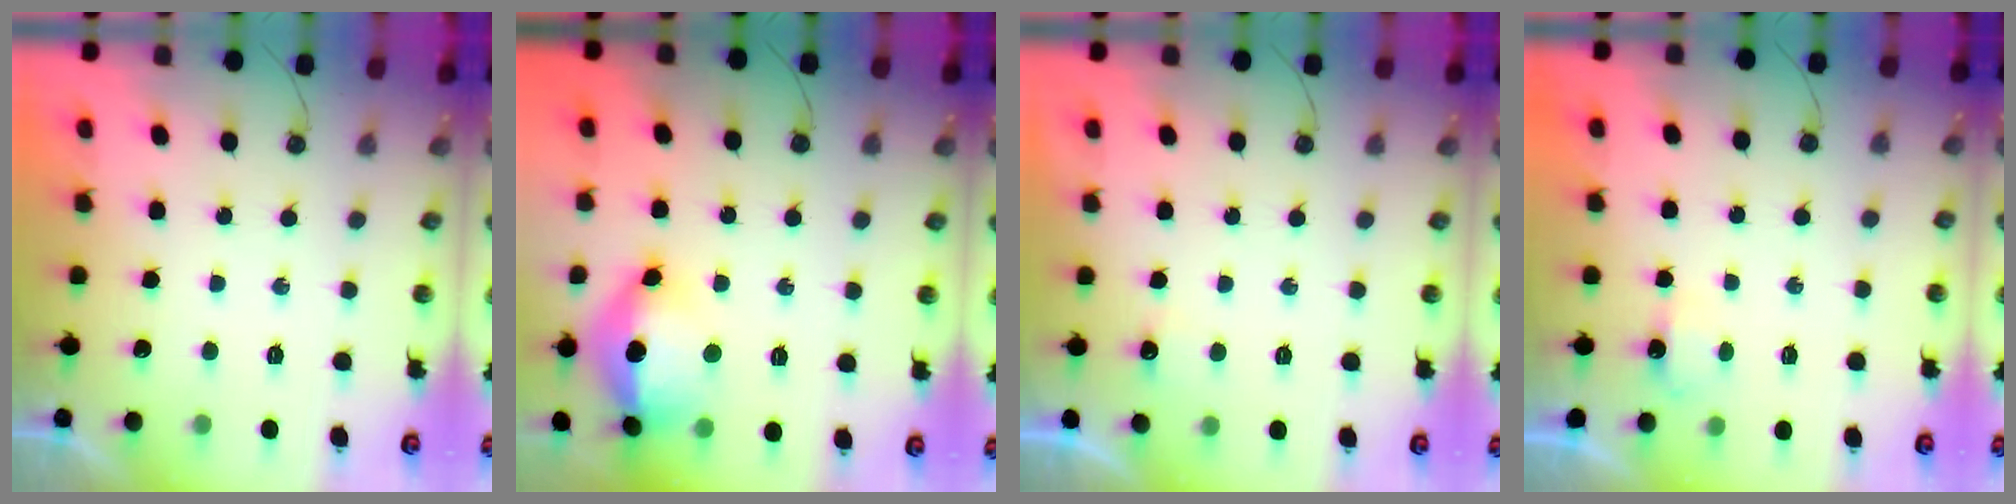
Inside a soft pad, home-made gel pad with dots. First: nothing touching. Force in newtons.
{"total": 16.9, "press": 16.6, "slide": 3.4}
{"total": 6.9, "press": 2.7, "slide": 6.4}
{"total": 13.3, "press": 4.4, "slide": 12.6}